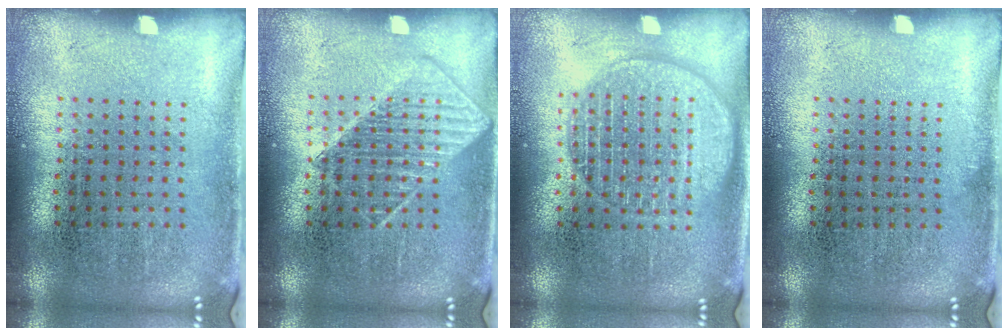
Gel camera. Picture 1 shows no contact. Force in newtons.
{"total": 2.0, "press": 2.0, "slide": 0.5}
{"total": 1.8, "press": 1.8, "slide": 0.2}
{"total": 0.0}